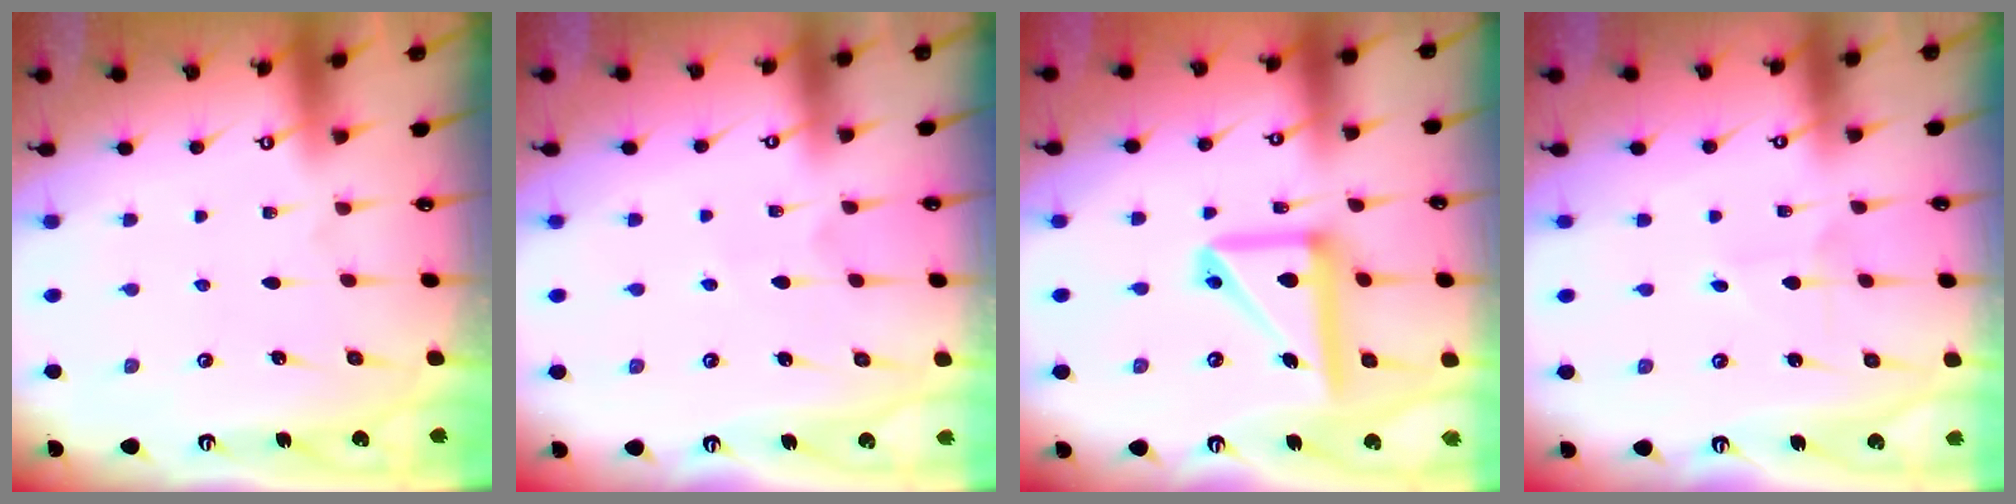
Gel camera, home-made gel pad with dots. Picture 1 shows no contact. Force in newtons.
{"total": 3.7, "press": 3.7, "slide": 0.4}
{"total": 14.8, "press": 14.6, "slide": 2.1}
{"total": 1.2, "press": 1.2, "slide": 0.1}